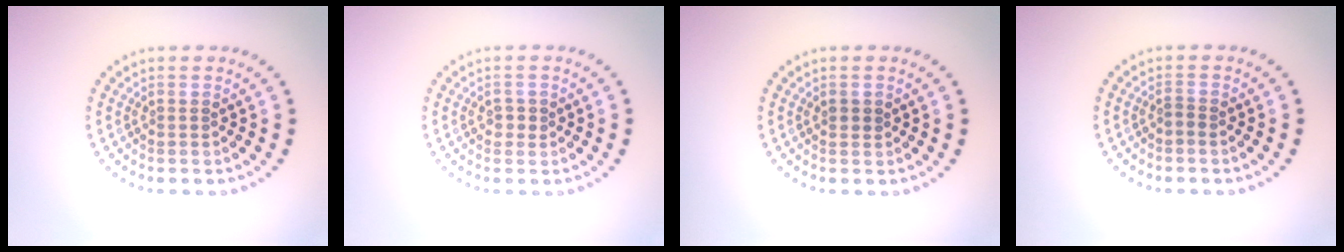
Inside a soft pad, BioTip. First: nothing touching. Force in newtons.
{"total": 1.2, "press": 1.1, "slide": 0.4}
{"total": 0.9, "press": 0.8, "slide": 0.3}
{"total": 0.6, "press": 0.3, "slide": 0.5}